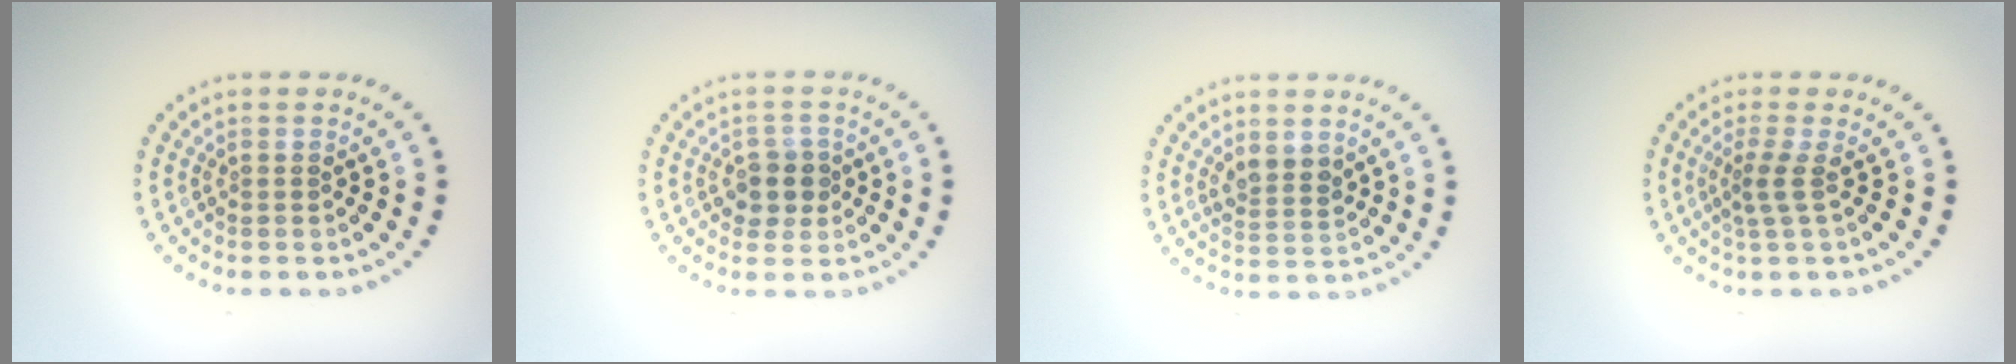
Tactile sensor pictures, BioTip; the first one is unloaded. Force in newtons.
{"total": 2.4, "press": 2.2, "slide": 1.0}
{"total": 2.1, "press": 1.9, "slide": 0.9}
{"total": 1.9, "press": 1.2, "slide": 1.4}